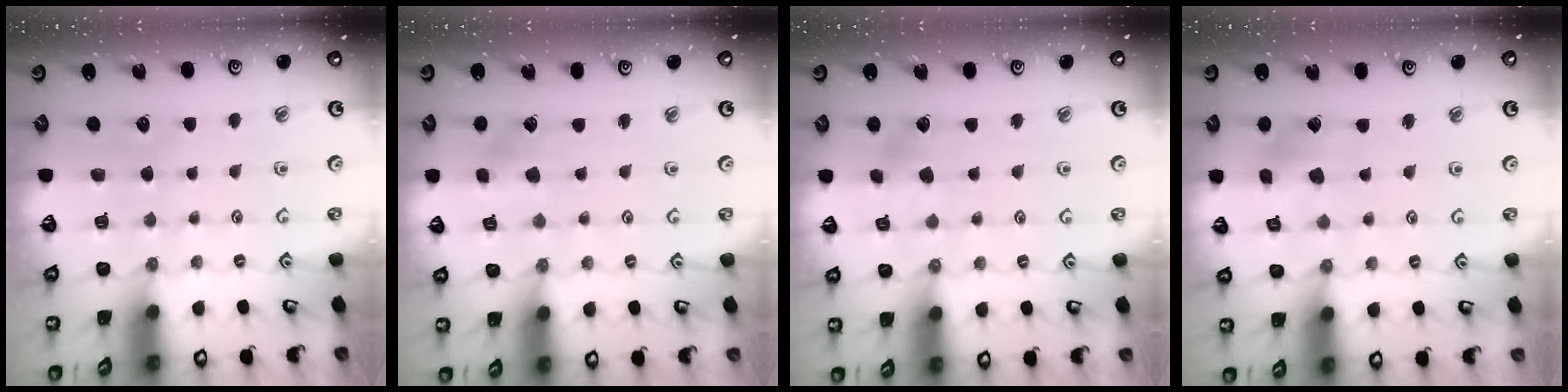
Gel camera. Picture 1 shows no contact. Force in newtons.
{"total": 3.0, "press": 3.0, "slide": 0.5}
{"total": 3.1, "press": 3.1, "slide": 0.4}
{"total": 4.8, "press": 4.7, "slide": 0.6}